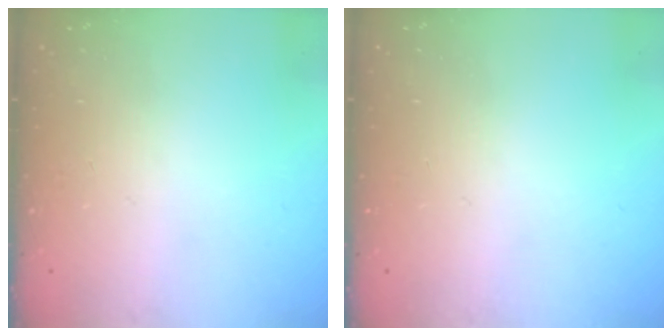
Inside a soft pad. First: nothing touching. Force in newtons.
{"total": 0.0}